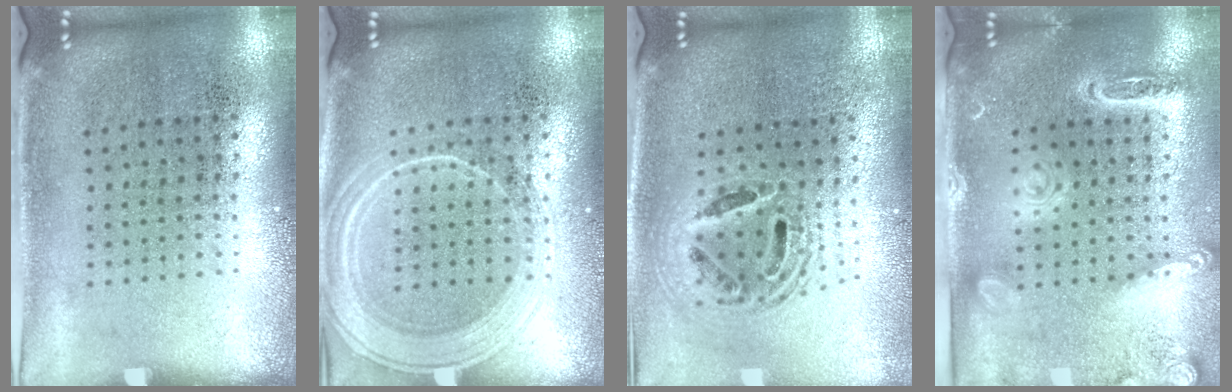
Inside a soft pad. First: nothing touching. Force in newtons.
{"total": 1.8, "press": 1.8, "slide": 0.2}
{"total": 1.8, "press": 1.5, "slide": 1.1}
{"total": 2.2, "press": 1.9, "slide": 1.1}